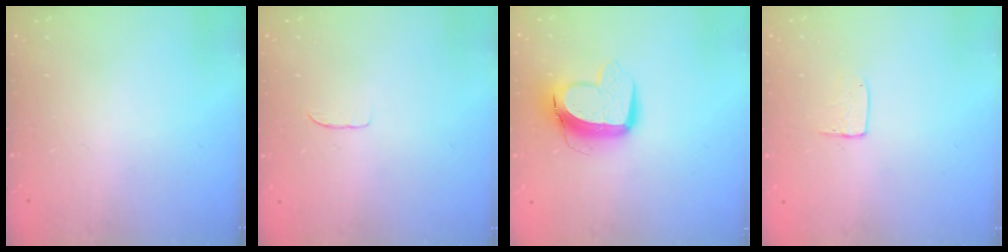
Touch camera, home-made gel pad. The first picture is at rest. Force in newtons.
{"total": 3.2, "press": 3.2, "slide": 0.3}
{"total": 11.5, "press": 11.4, "slide": 1.2}
{"total": 5.8, "press": 5.8, "slide": 0.4}